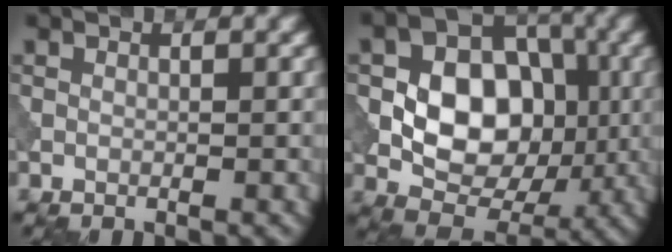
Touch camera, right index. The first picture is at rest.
{"total": 9.3, "force": [-0.5, 6.7, 6.4], "torque": [-0.101, 0.006, -0.014]}